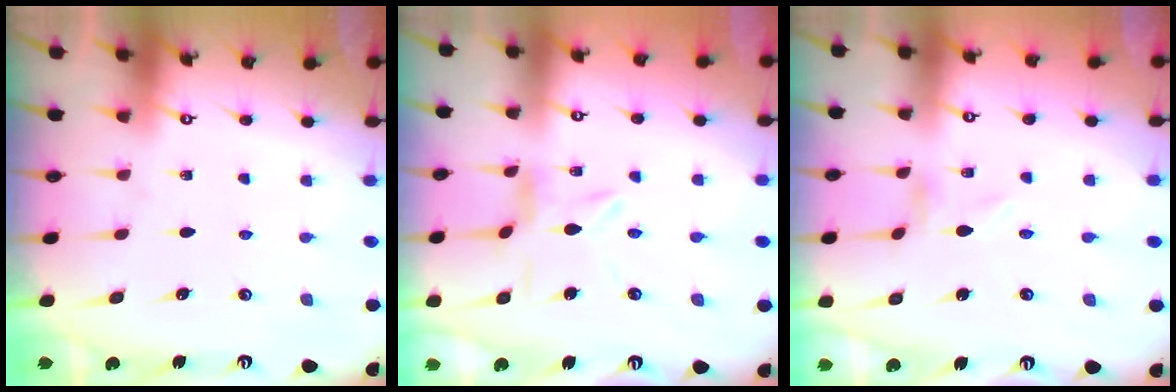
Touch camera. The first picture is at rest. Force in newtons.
{"total": 2.7, "press": 2.7, "slide": 0.4}
{"total": 1.0, "press": 1.0, "slide": 0.1}